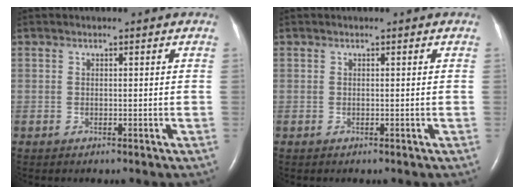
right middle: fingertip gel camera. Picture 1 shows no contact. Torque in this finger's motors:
{"motor_torque": [-0.09, 0.18, 0.00, 0.01]}